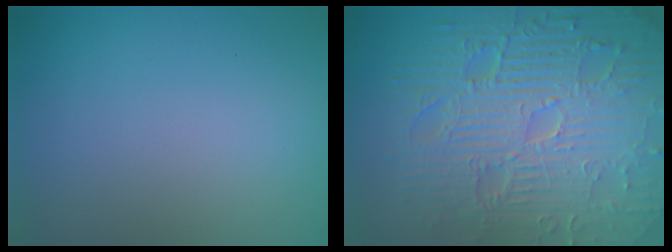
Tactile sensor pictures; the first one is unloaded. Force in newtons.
{"total": 11.9, "press": 7.7, "slide": 9.1}